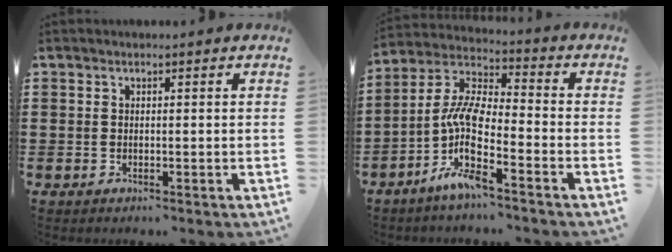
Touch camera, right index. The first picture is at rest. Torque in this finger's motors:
{"motor_torque": [1.09, 1.05, 0.85, 0.21]}